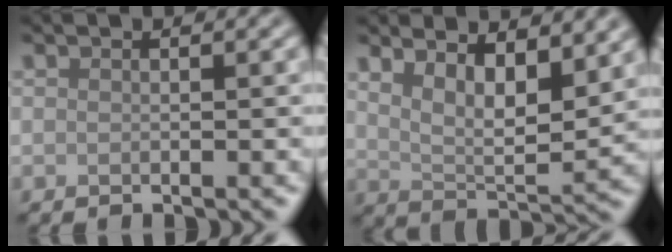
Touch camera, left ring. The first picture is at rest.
{"total": 7.2, "force": [3.7, 2.6, 5.5], "torque": [-0.095, -0.005, 0.067]}